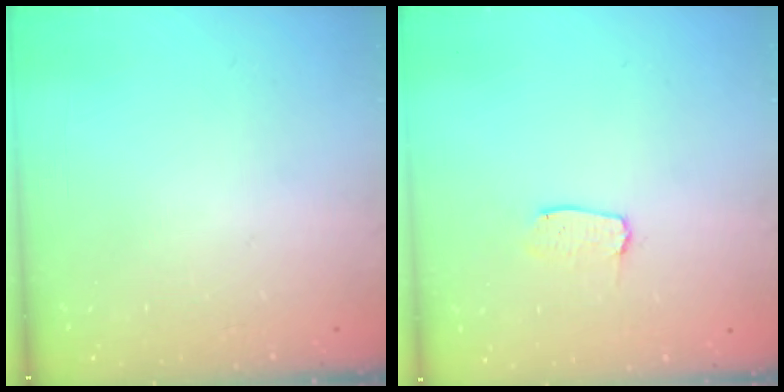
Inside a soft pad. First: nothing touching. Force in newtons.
{"total": 4.0, "press": 4.0, "slide": 0.3}